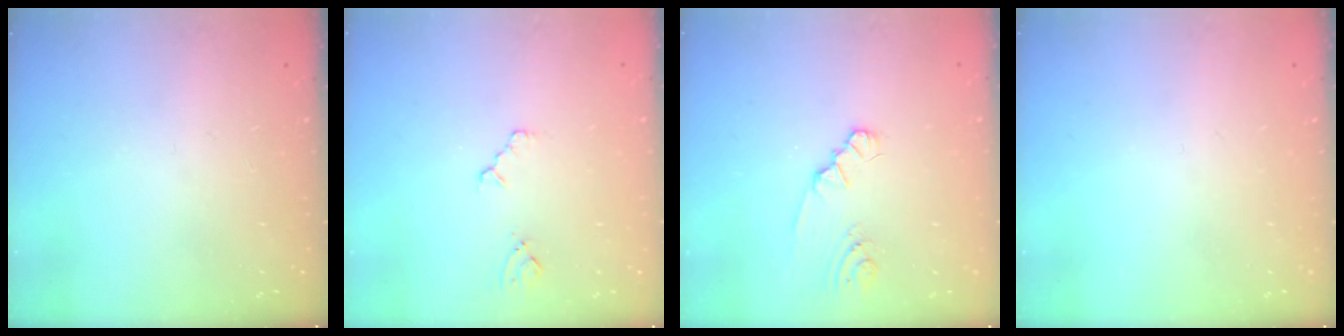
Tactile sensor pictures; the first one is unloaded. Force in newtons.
{"total": 2.3, "press": 2.2, "slide": 0.4}
{"total": 1.8, "press": 1.8, "slide": 0.2}
{"total": 0.0}